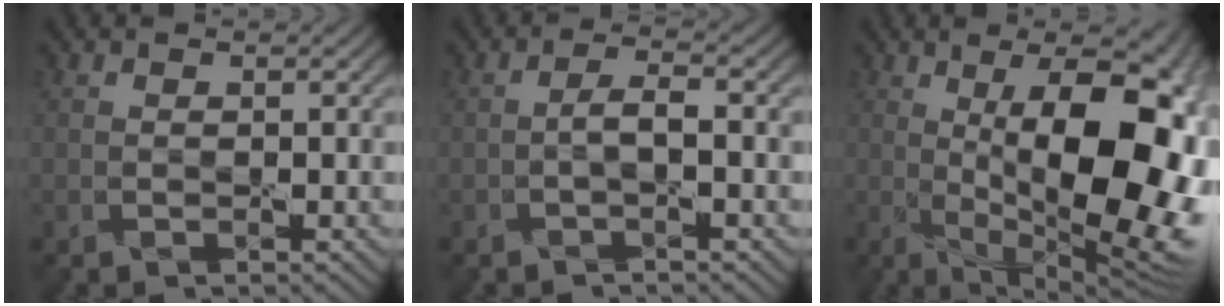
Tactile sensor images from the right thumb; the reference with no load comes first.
{"total": 1.8, "force": [-0.4, 0.4, 1.7], "torque": [-0.032, 0.011, -0.013]}
{"total": 20.8, "force": [0.6, 9.4, 18.5], "torque": [-0.226, 0.013, 0.017]}